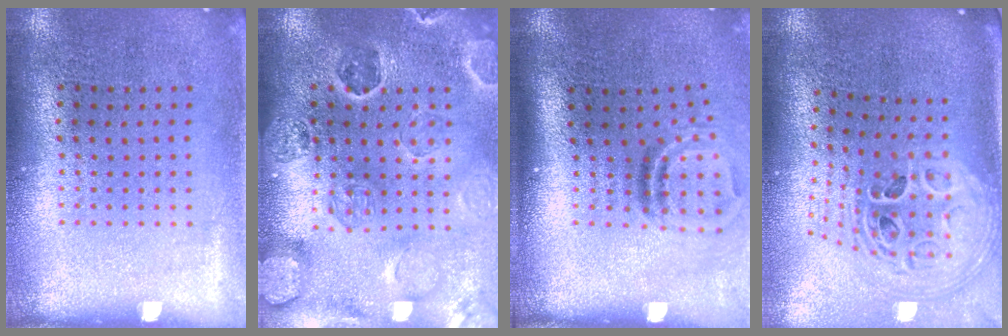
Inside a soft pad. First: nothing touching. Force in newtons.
{"total": 2.7, "press": 2.7, "slide": 0.6}
{"total": 1.9, "press": 1.1, "slide": 1.5}
{"total": 2.9, "press": 2.0, "slide": 2.1}